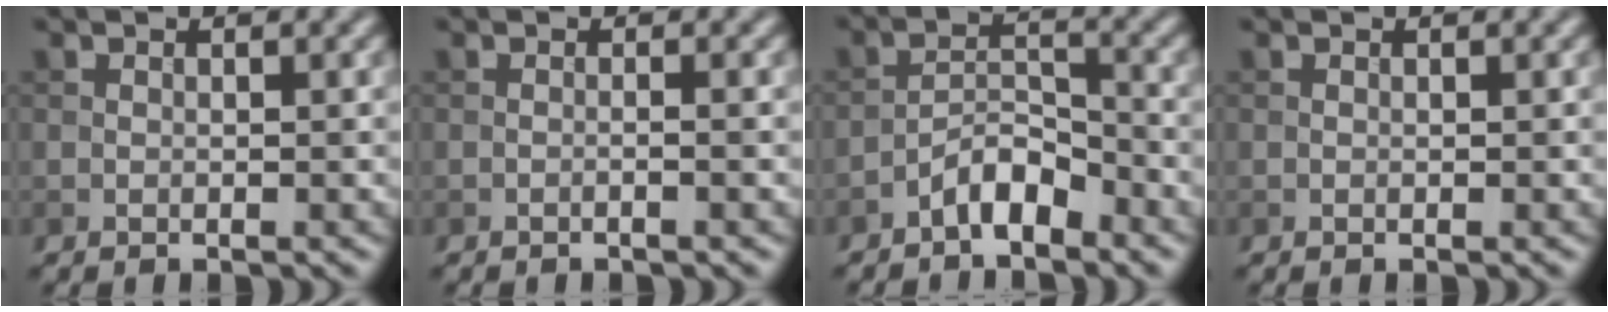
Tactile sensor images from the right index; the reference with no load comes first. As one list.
[{"total": 0.9, "force": [-0.3, 0.2, 0.8], "torque": [-0.010, -0.001, -0.012]}, {"total": 3.3, "force": [-2.5, 1.1, 1.8], "torque": [-0.030, 0.016, -0.050]}, {"total": 0.0}]